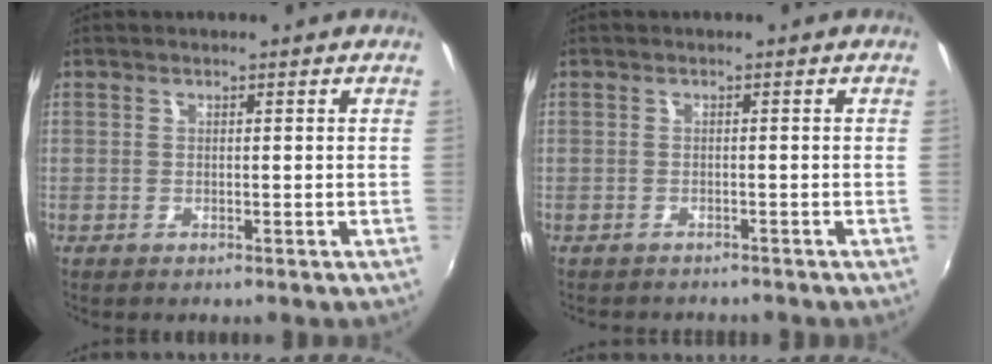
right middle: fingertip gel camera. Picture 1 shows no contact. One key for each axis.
{"total": 2.3, "fx": -2.2, "fy": 0.7, "fz": 0.4, "tx": -0.015, "ty": -0.010, "tz": -0.034}